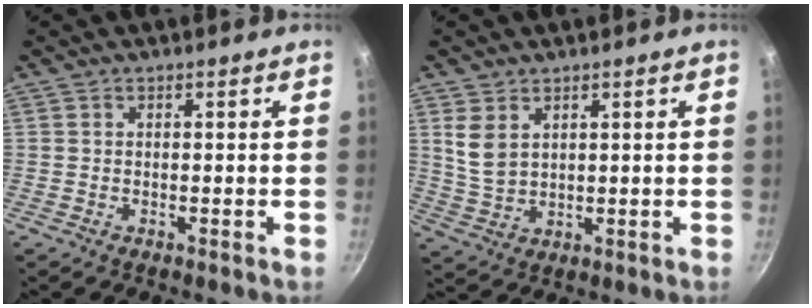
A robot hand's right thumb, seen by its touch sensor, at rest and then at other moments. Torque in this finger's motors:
{"motor_torque": [0.05, 0.04, 0.03, 0.00, 0.04]}